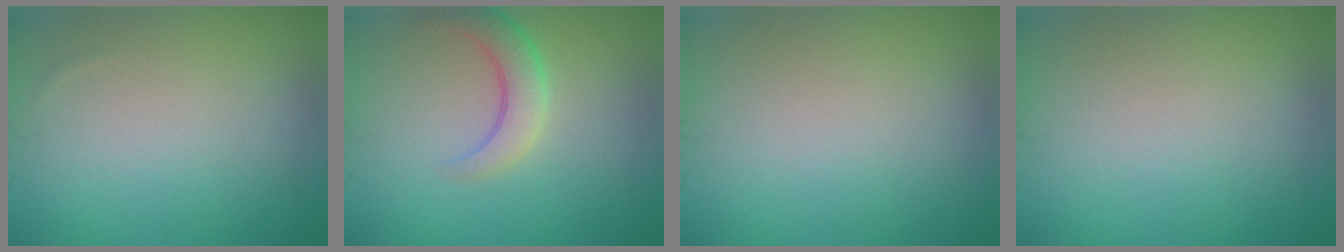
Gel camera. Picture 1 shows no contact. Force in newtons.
{"total": 3.4, "press": 3.4, "slide": 0.1}
{"total": 0.0}
{"total": 0.0}